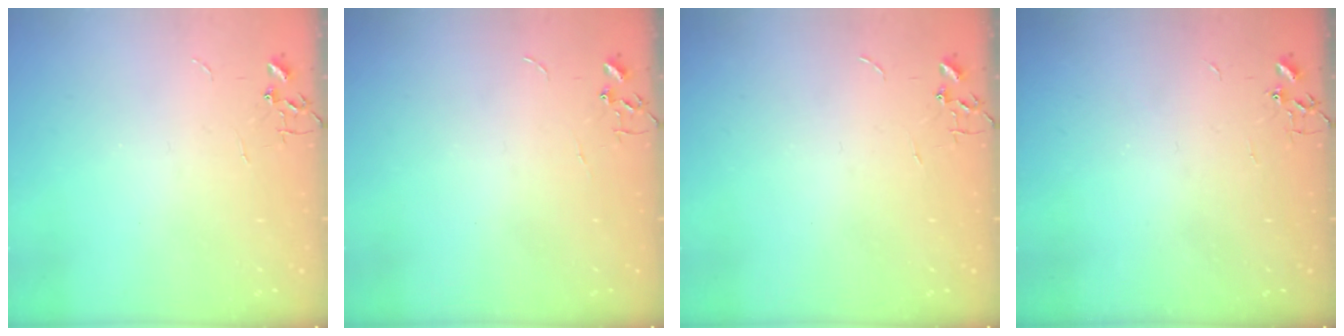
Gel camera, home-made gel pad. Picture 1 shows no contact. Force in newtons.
{"total": 0.0}
{"total": 0.0}
{"total": 2.3, "press": 2.3, "slide": 0.4}